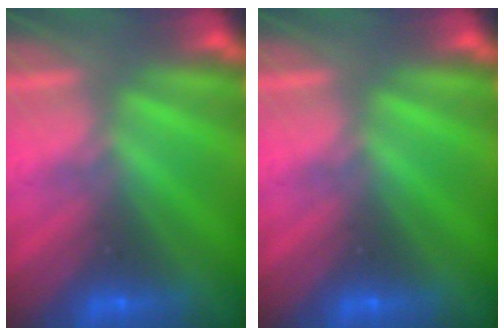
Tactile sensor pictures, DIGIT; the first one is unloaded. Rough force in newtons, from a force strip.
{"total": 0.0}